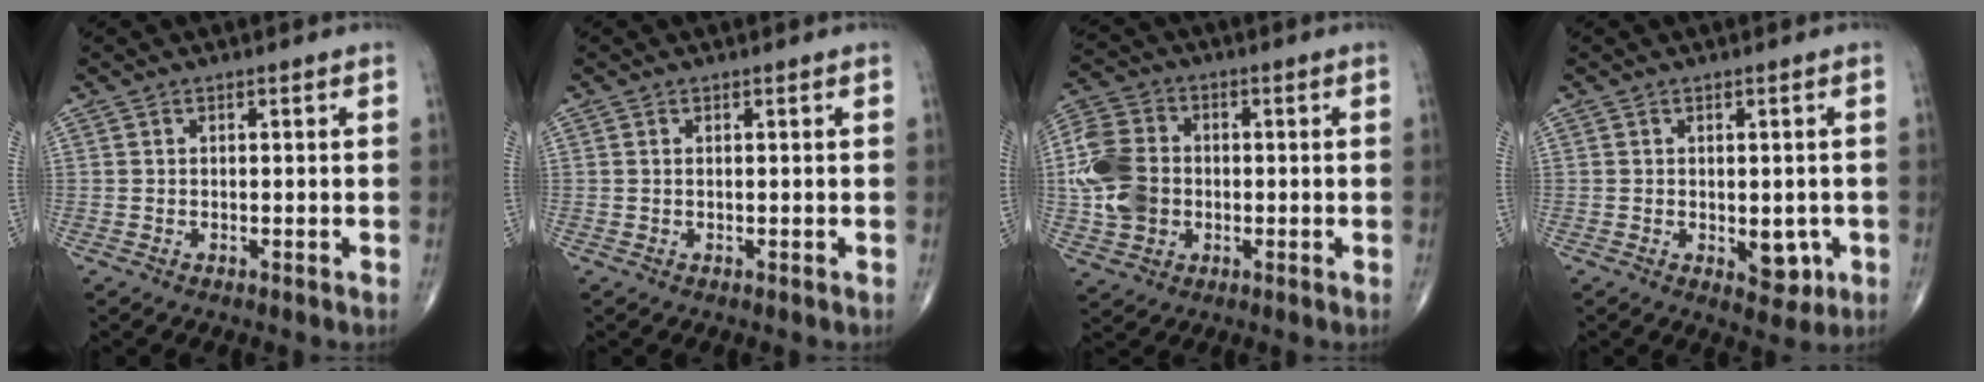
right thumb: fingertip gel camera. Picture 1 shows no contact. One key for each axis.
{"total": 0.0}
{"total": 11.8, "fx": -0.8, "fy": 9.2, "fz": 7.3, "tx": -0.142, "ty": 0.012, "tz": -0.019}
{"total": 4.8, "fx": -1.0, "fy": 2.8, "fz": 3.7, "tx": -0.023, "ty": -0.005, "tz": -0.005}